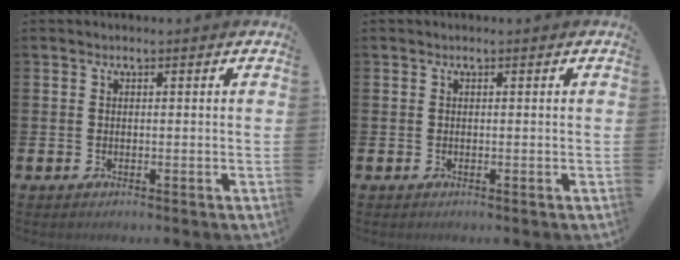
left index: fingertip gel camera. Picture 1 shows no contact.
{"total": 0.0}